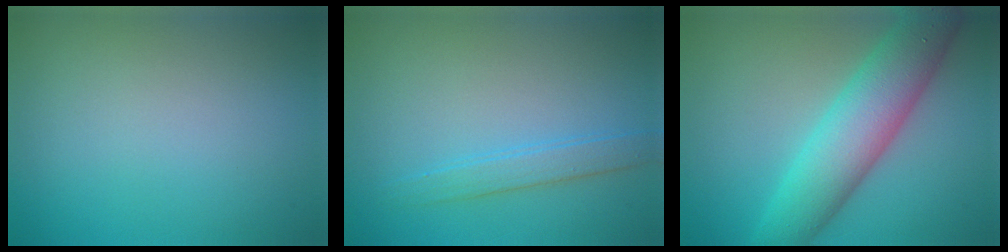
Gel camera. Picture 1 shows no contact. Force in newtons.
{"total": 2.1, "press": 2.1, "slide": 0.1}
{"total": 7.6, "press": 7.6, "slide": 0.0}